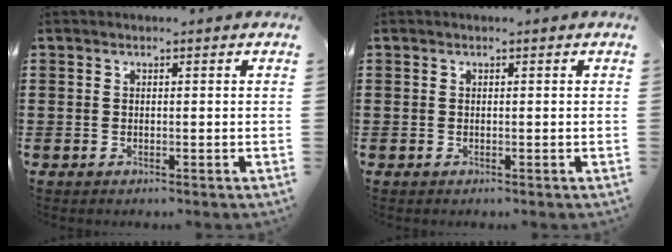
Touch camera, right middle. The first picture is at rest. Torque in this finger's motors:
{"motor_torque": [-0.05, -0.05, -0.01, 0.00]}